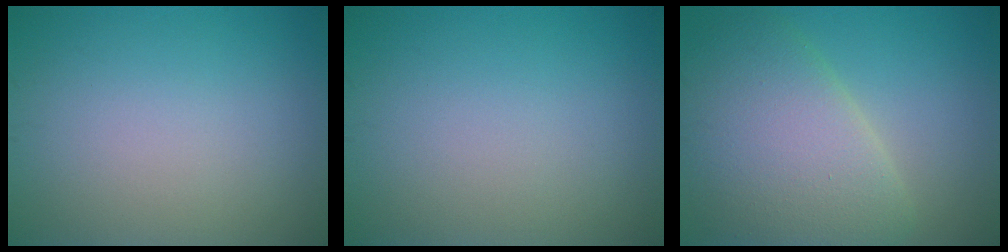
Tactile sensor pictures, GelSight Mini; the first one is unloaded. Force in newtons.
{"total": 0.0}
{"total": 8.4, "press": 8.4, "slide": 0.3}